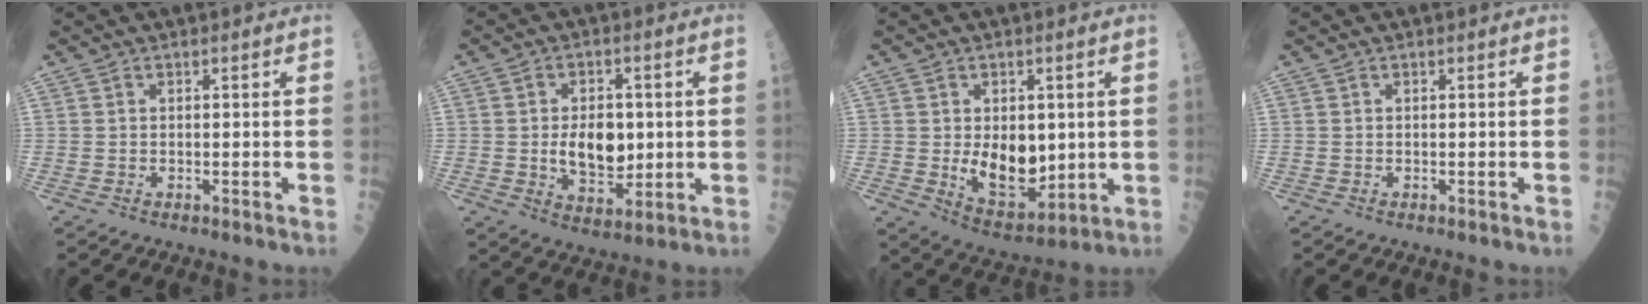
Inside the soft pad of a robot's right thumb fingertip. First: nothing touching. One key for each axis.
{"total": 9.7, "fx": 0.1, "fy": 6.2, "fz": 7.5, "tx": -0.086, "ty": -0.008, "tz": 0.010}
{"total": 11.1, "fx": 0.1, "fy": 6.9, "fz": 8.7, "tx": -0.096, "ty": -0.022, "tz": 0.021}
{"total": 0.0}